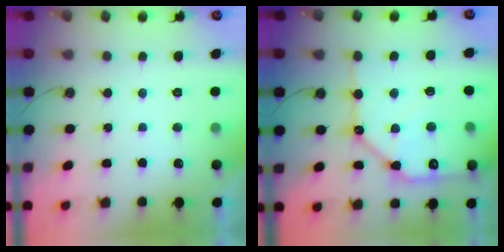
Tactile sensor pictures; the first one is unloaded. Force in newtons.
{"total": 18.8, "press": 18.7, "slide": 1.0}